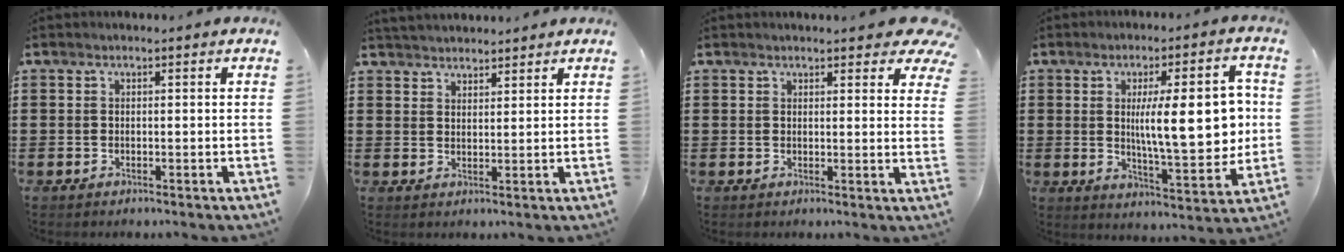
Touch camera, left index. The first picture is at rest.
{"total": 2.5, "force": [2.4, 0.3, -0.3], "torque": [-0.001, -0.003, 0.048]}
{"total": 3.7, "force": [3.3, 0.8, 1.6], "torque": [-0.017, -0.015, 0.056]}
{"total": 13.7, "force": [1.5, 3.8, 13.1], "torque": [-0.192, -0.008, 0.021]}